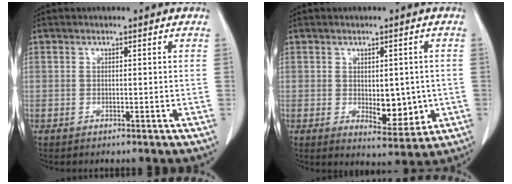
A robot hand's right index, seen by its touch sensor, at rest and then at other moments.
{"total": 6.5, "force": [-0.5, 3.3, 5.5], "torque": [-0.066, -0.007, 0.007]}